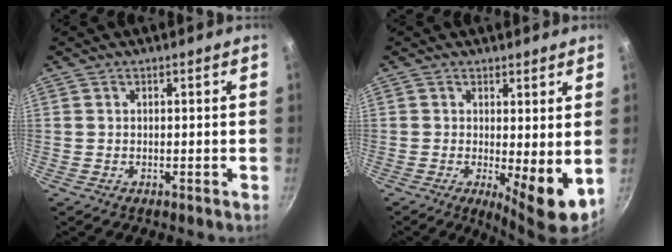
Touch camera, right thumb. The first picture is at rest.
{"total": 7.2, "force": [0.2, 2.2, 6.8], "torque": [-0.090, -0.019, 0.008]}